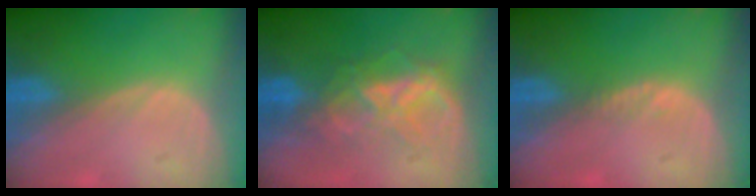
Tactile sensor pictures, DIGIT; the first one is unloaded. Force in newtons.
{"total": 6.4, "press": 6.4, "slide": 0.7}
{"total": 0.8, "press": 0.7, "slide": 0.5}